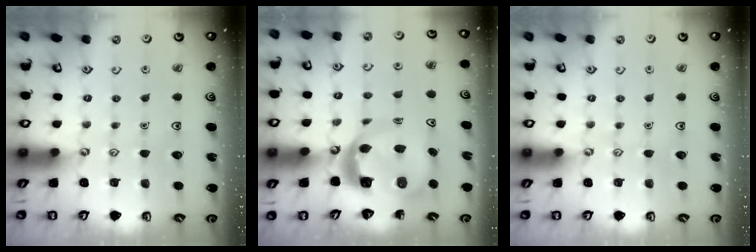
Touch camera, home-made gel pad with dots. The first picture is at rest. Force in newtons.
{"total": 9.8, "press": 9.8, "slide": 1.1}
{"total": 0.0}